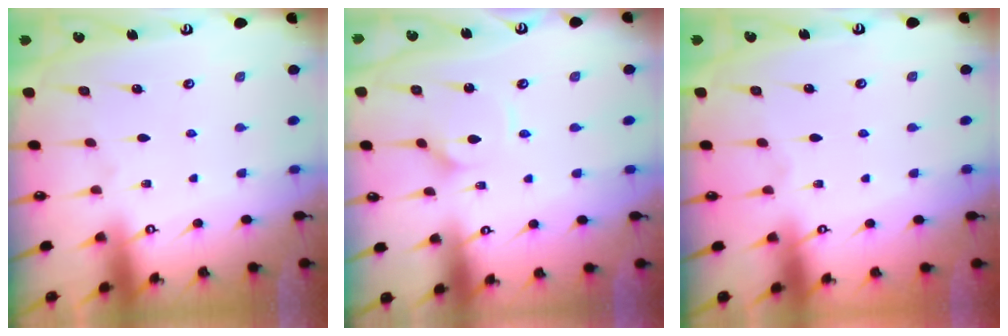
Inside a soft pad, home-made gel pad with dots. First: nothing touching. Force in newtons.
{"total": 2.9, "press": 2.9, "slide": 0.2}
{"total": 0.0}